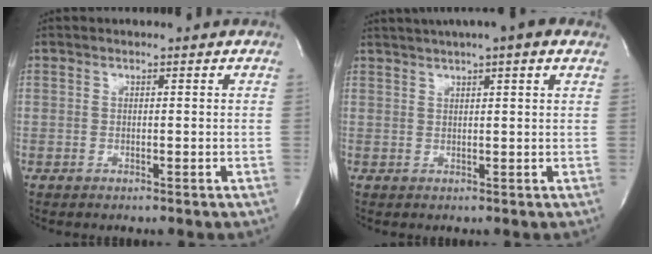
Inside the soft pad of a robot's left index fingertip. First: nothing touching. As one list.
[{"total": 8.1, "force": [5.5, 0.6, 5.9], "torque": [-0.096, 0.028, 0.073]}]